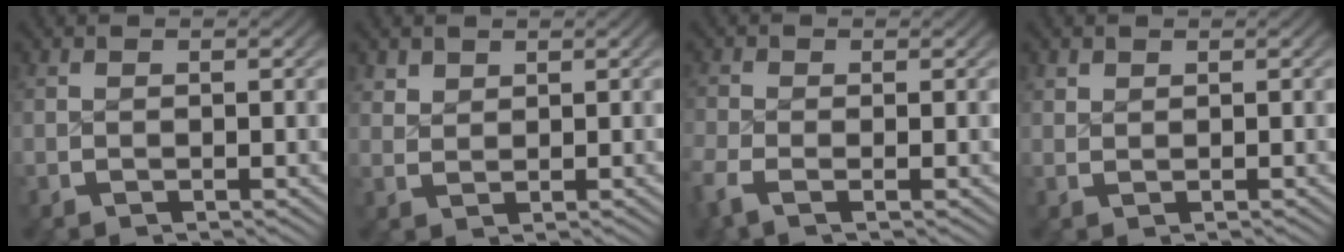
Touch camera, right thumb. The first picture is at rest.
{"total": 1.4, "force": [1.3, 0.5, 0.2], "torque": [0.002, -0.001, 0.032]}
{"total": 2.1, "force": [-1.2, 1.0, 1.5], "torque": [-0.043, -0.010, -0.023]}
{"total": 0.7, "force": [0.7, 0.1, 0.0], "torque": [0.004, -0.001, 0.018]}